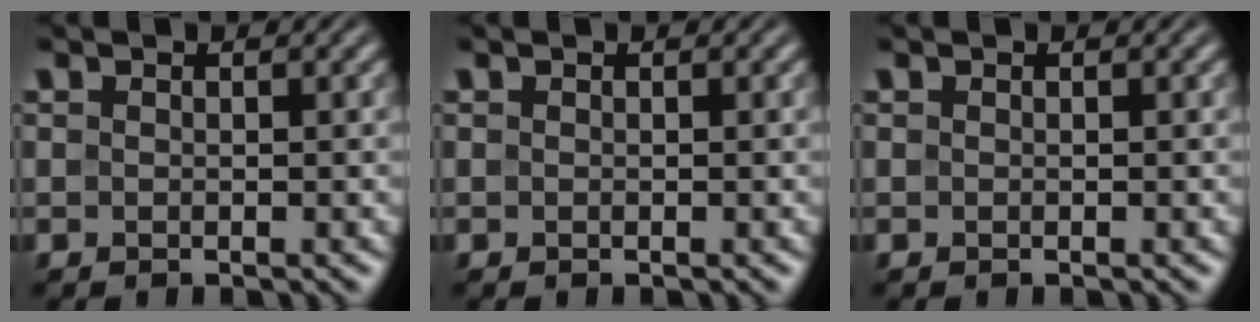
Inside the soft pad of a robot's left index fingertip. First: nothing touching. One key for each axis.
{"total": 0.0}
{"total": 0.0}